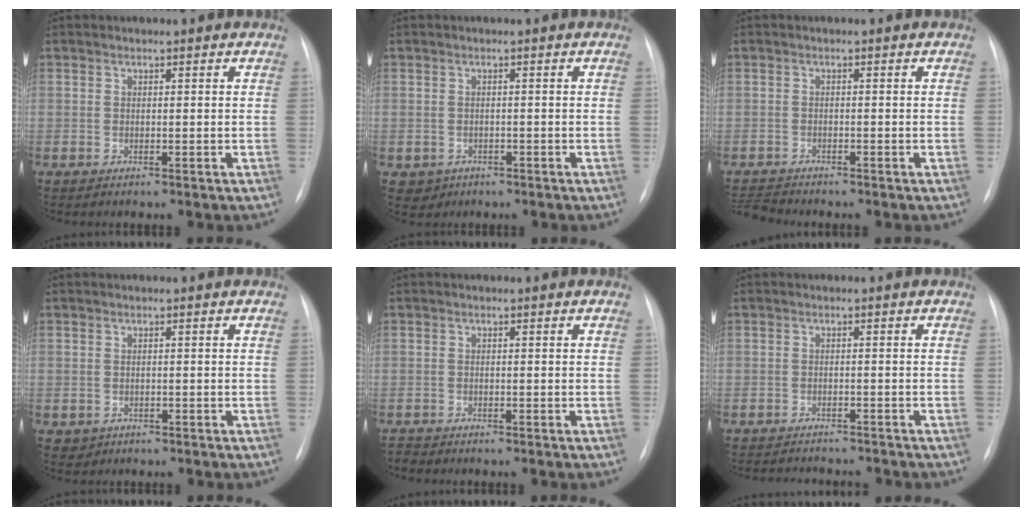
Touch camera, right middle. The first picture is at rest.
{"total": 2.2, "force": [-1.0, 2.0, 0.2], "torque": [-0.002, 0.005, -0.007]}
{"total": 2.7, "force": [-2.6, -0.5, -0.1], "torque": [-0.002, -0.021, -0.045]}
{"total": 1.4, "force": [-0.6, 1.3, 0.1], "torque": [-0.003, 0.003, -0.002]}
{"total": 0.9, "force": [-0.9, 0.0, -0.1], "torque": [-0.001, -0.006, -0.014]}
{"total": 7.4, "force": [-7.1, 1.3, 1.9], "torque": [-0.026, -0.005, -0.088]}